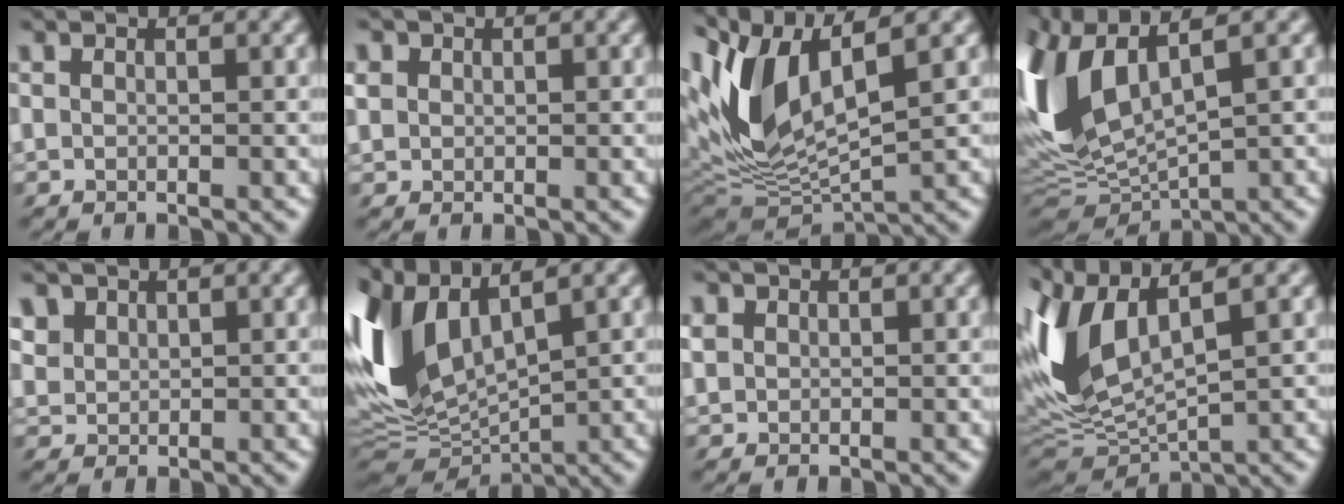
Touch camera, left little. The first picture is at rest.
{"total": 2.6, "force": [0.4, 2.2, 1.2], "torque": [-0.053, 0.018, 0.010]}
{"total": 7.4, "force": [1.8, 2.1, 6.8], "torque": [-0.148, 0.002, 0.031]}
{"total": 8.6, "force": [2.1, 3.1, 7.8], "torque": [-0.187, 0.010, 0.033]}
{"total": 1.9, "force": [0.9, 1.4, 0.9], "torque": [-0.028, 0.010, 0.012]}
{"total": 7.1, "force": [1.5, 2.9, 6.3], "torque": [-0.144, 0.003, 0.018]}
{"total": 1.9, "force": [0.3, 1.6, 0.9], "torque": [-0.033, 0.006, 0.001]}
{"total": 6.7, "force": [2.0, 1.9, 6.1], "torque": [-0.147, 0.006, 0.038]}